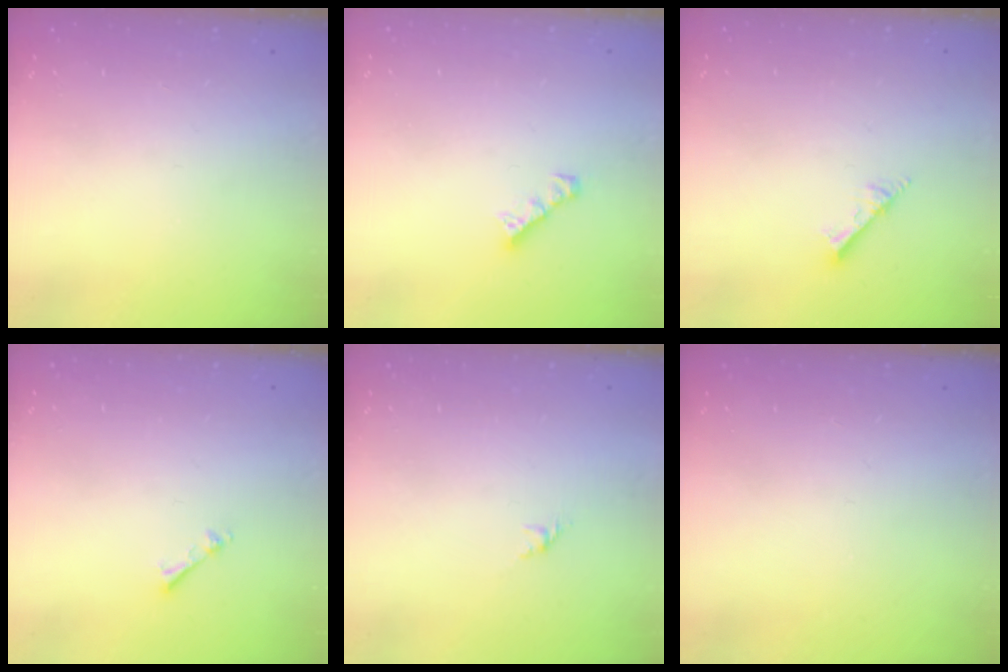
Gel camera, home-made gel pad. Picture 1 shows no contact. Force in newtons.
{"total": 3.0, "press": 3.0, "slide": 0.3}
{"total": 1.7, "press": 1.6, "slide": 0.1}
{"total": 1.0, "press": 1.0, "slide": 0.2}
{"total": 1.6, "press": 1.5, "slide": 0.7}
{"total": 0.0}